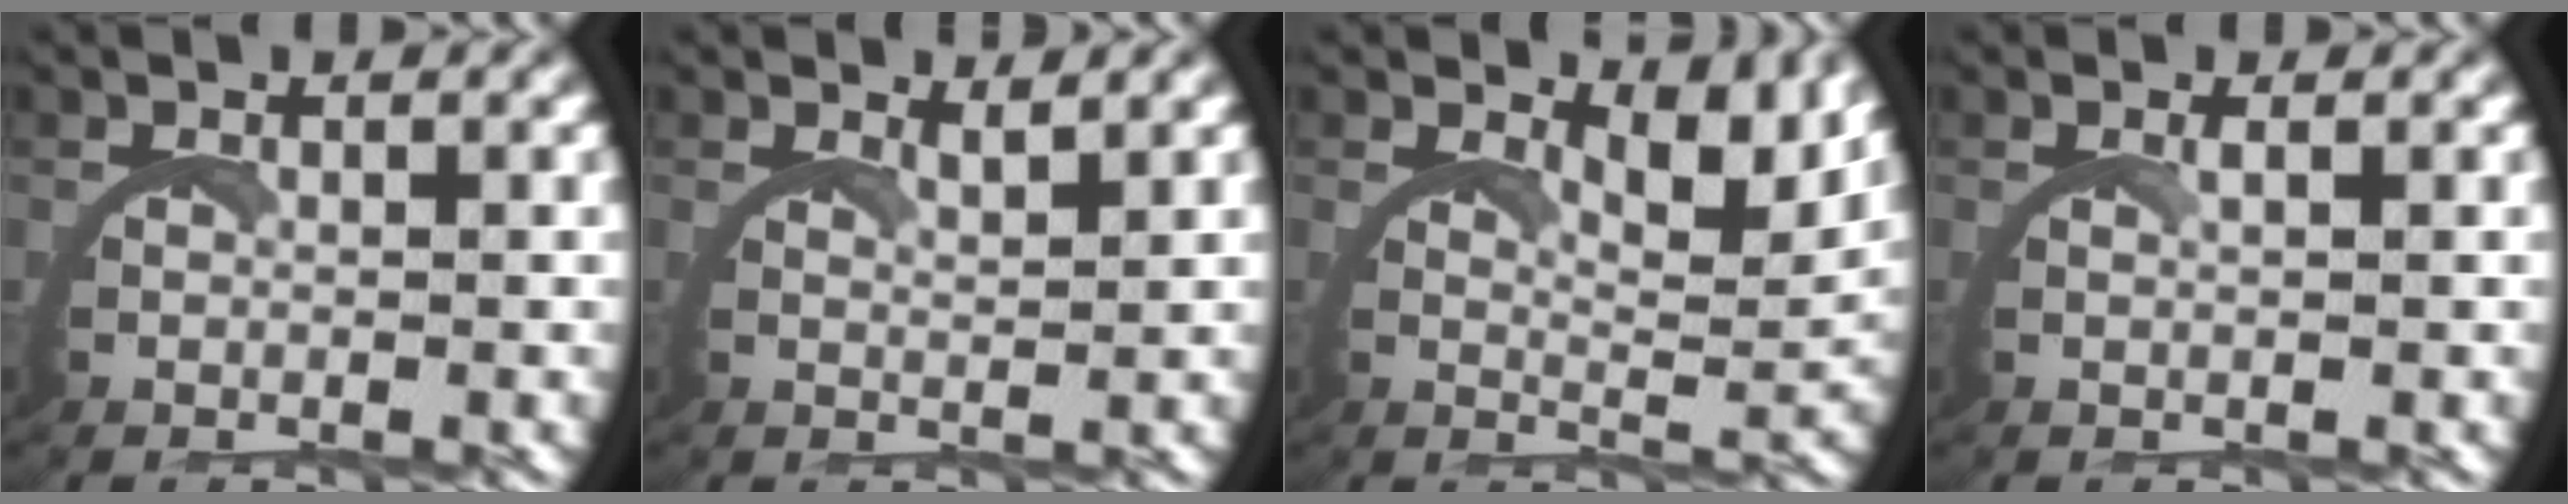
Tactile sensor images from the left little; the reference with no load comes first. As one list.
[{"total": 2.2, "force": [2.1, -0.8, 0.4], "torque": [-0.013, -0.006, 0.035]}, {"total": 4.7, "force": [4.0, 0.1, 2.5], "torque": [-0.043, -0.013, 0.063]}, {"total": 0.9, "force": [0.4, -0.1, 0.8], "torque": [-0.017, 0.002, 0.008]}]